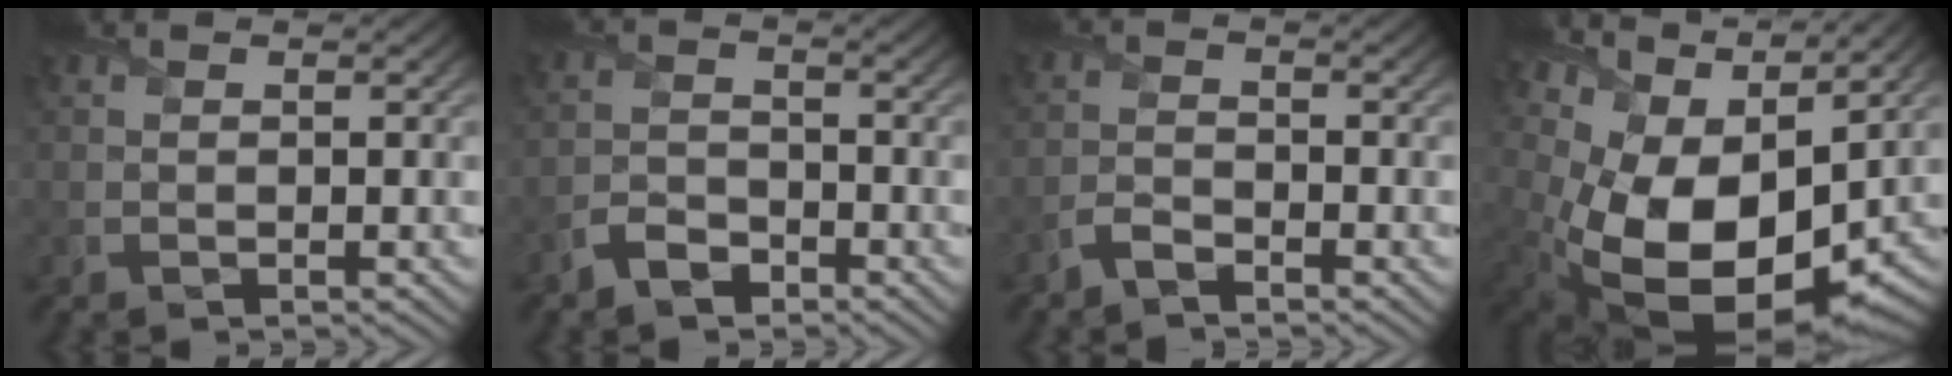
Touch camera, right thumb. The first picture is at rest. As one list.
[{"total": 3.3, "force": [-2.5, 1.7, 1.4], "torque": [-0.029, 0.000, -0.058]}, {"total": 2.4, "force": [-2.0, 0.7, 1.1], "torque": [-0.026, 0.001, -0.047]}, {"total": 15.8, "force": [2.7, 9.5, 12.4], "torque": [-0.228, -0.028, 0.083]}]